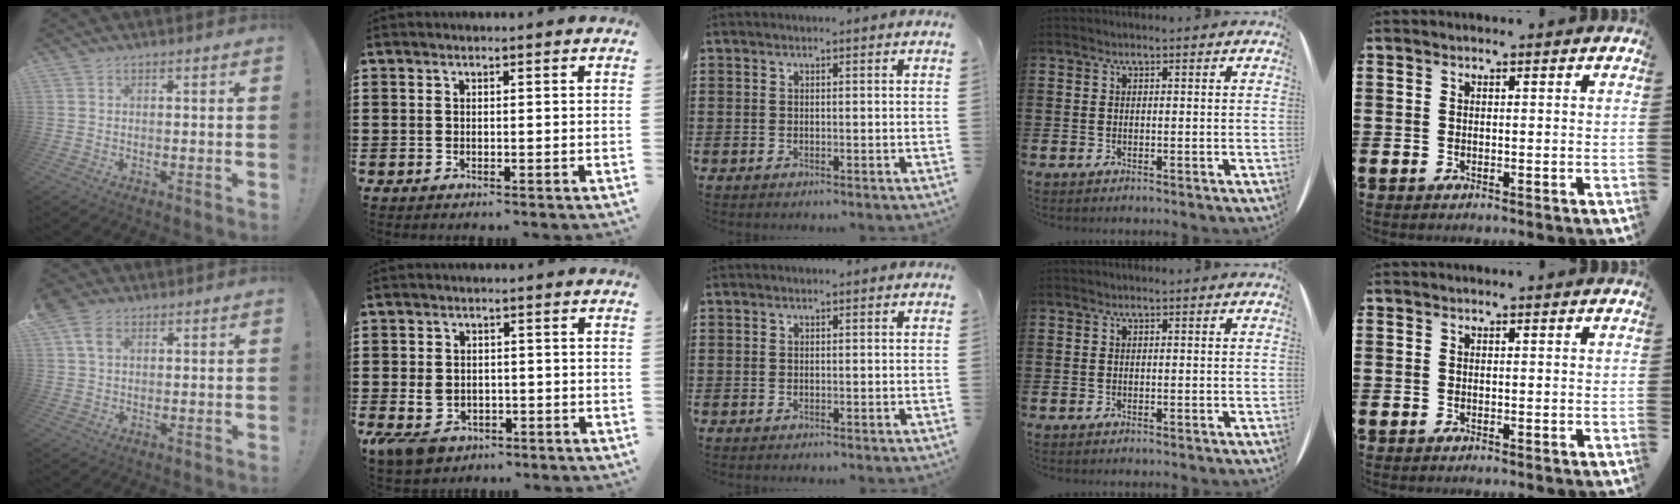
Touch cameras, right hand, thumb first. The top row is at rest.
{"thumb": {"total": 6.3, "force": [3.0, 4.1, 3.8], "torque": [-0.063, -0.002, 0.059]}, "index": {"total": 3.2, "force": [-1.6, 2.3, 1.7], "torque": [-0.056, -0.007, -0.037]}}